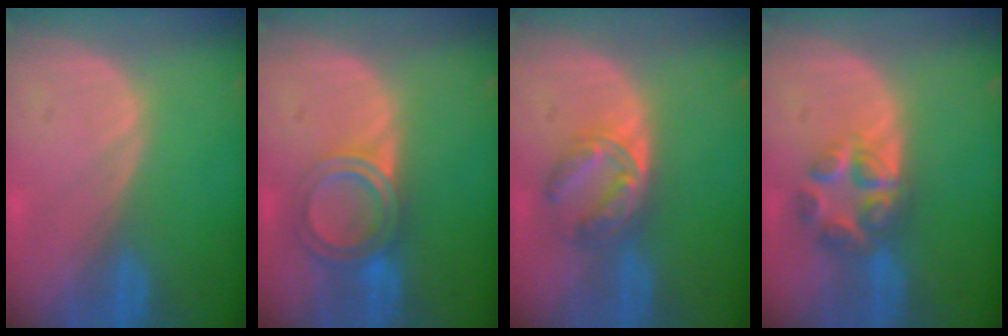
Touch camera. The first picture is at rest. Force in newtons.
{"total": 6.2, "press": 5.2, "slide": 3.3}
{"total": 5.8, "press": 5.5, "slide": 1.8}
{"total": 6.8, "press": 5.8, "slide": 3.6}